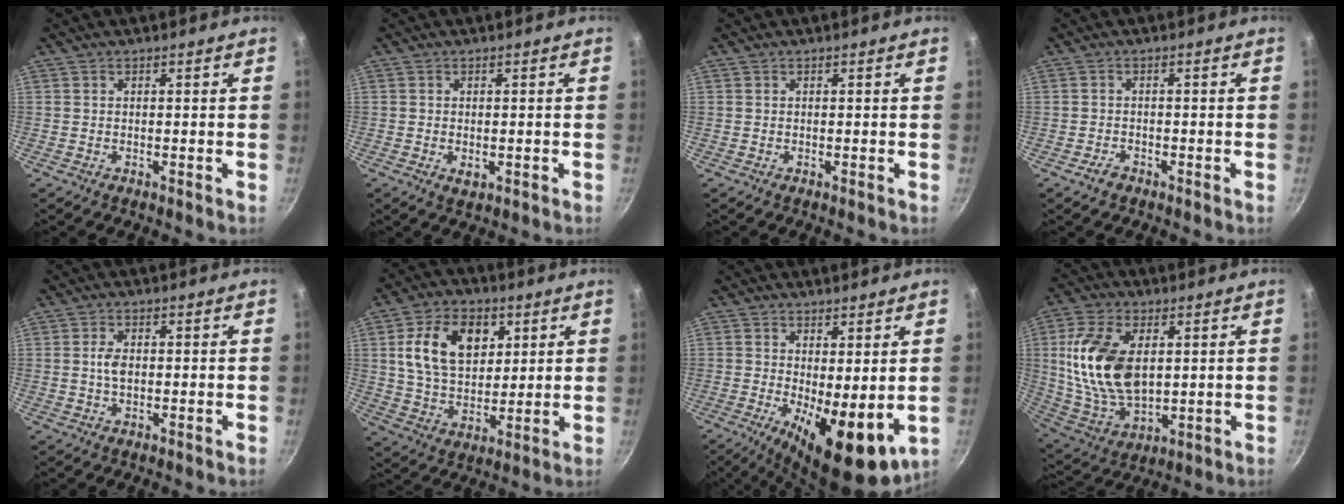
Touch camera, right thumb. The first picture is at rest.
{"total": 2.1, "force": [-0.5, 1.3, 1.6], "torque": [-0.025, -0.005, -0.004]}
{"total": 0.0}
{"total": 2.0, "force": [-1.5, 1.1, 0.8], "torque": [-0.012, 0.012, -0.024]}
{"total": 3.1, "force": [0.1, 1.9, 2.4], "torque": [-0.041, 0.005, -0.001]}
{"total": 15.3, "force": [4.7, 10.3, 10.2], "torque": [-0.150, -0.008, 0.080]}
{"total": 12.6, "force": [-1.3, 4.8, 11.6], "torque": [-0.152, -0.015, -0.007]}
{"total": 18.3, "force": [3.2, 10.8, 14.4], "torque": [-0.265, -0.014, 0.071]}